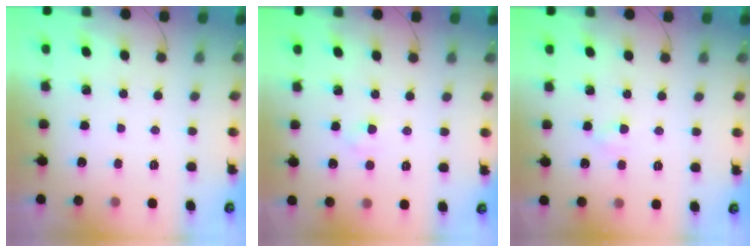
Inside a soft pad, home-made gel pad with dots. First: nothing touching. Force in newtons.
{"total": 2.4, "press": 2.3, "slide": 0.8}
{"total": 3.0, "press": 2.8, "slide": 1.0}